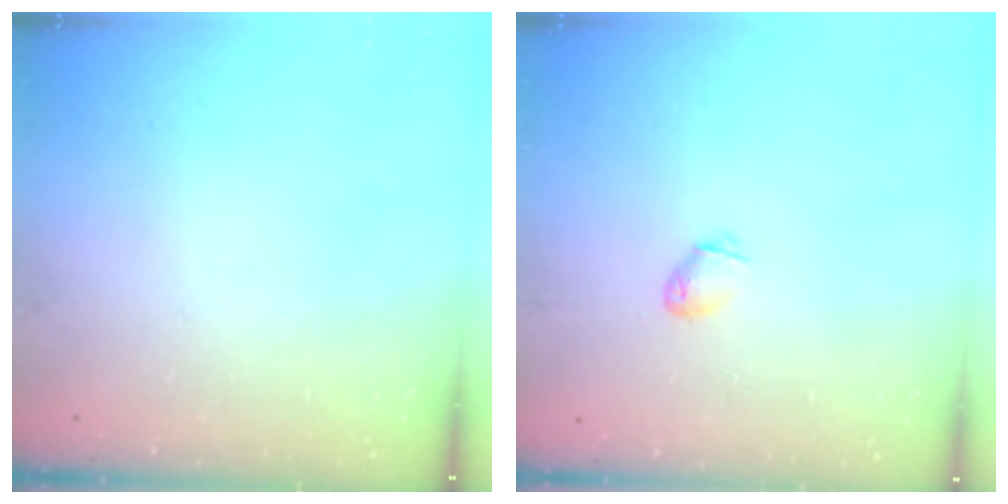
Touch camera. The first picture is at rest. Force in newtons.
{"total": 2.4, "press": 2.4, "slide": 0.4}